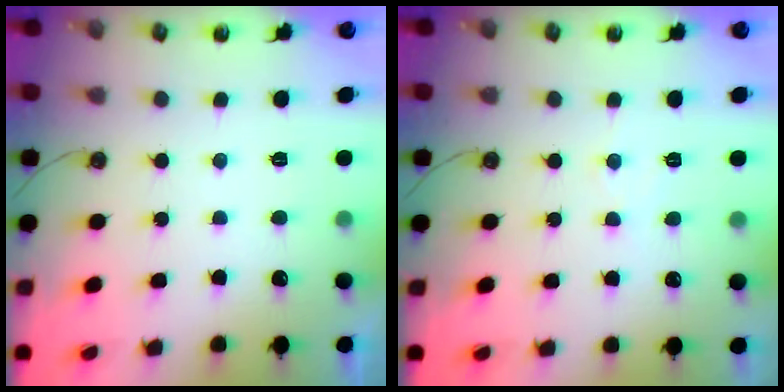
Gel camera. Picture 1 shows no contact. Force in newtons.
{"total": 5.3, "press": 5.2, "slide": 0.8}